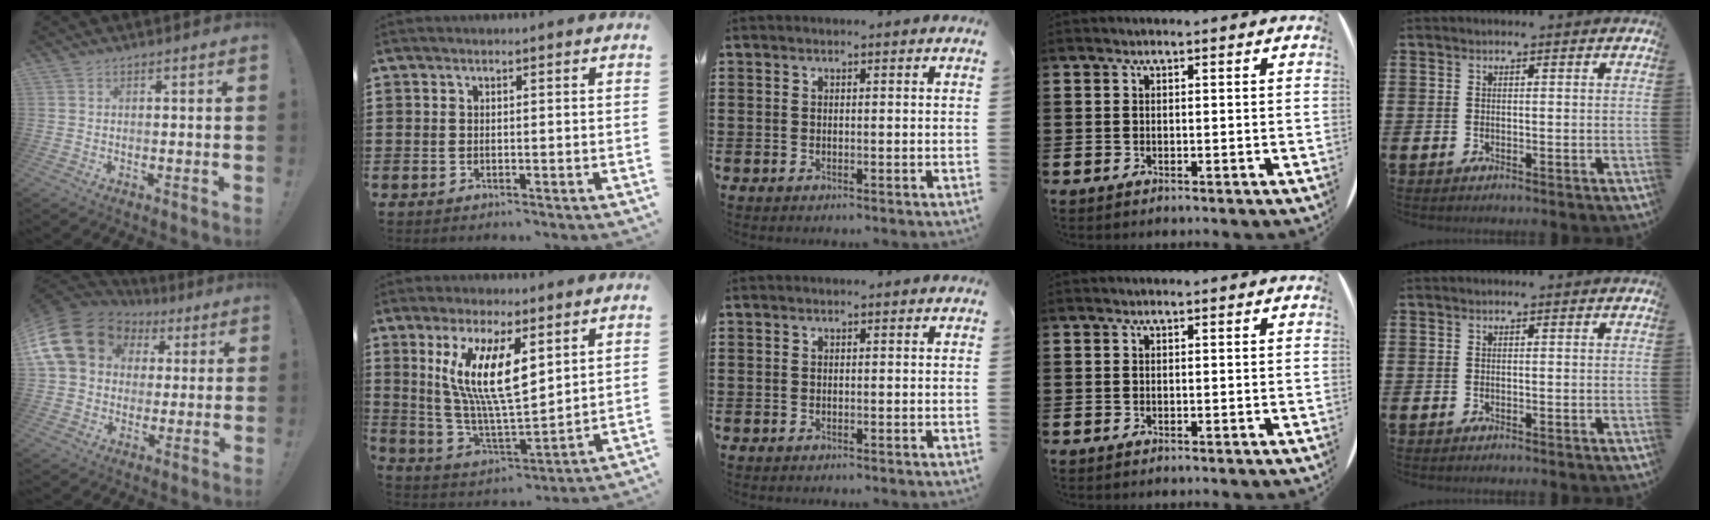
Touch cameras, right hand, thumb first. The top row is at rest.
{"thumb": {"total": 18.7, "force": [6.2, 14.6, 9.9], "torque": [-0.183, -0.022, 0.129]}, "index": {"total": 11.6, "force": [4.7, 3.1, 10.2], "torque": [-0.210, -0.011, 0.084]}}